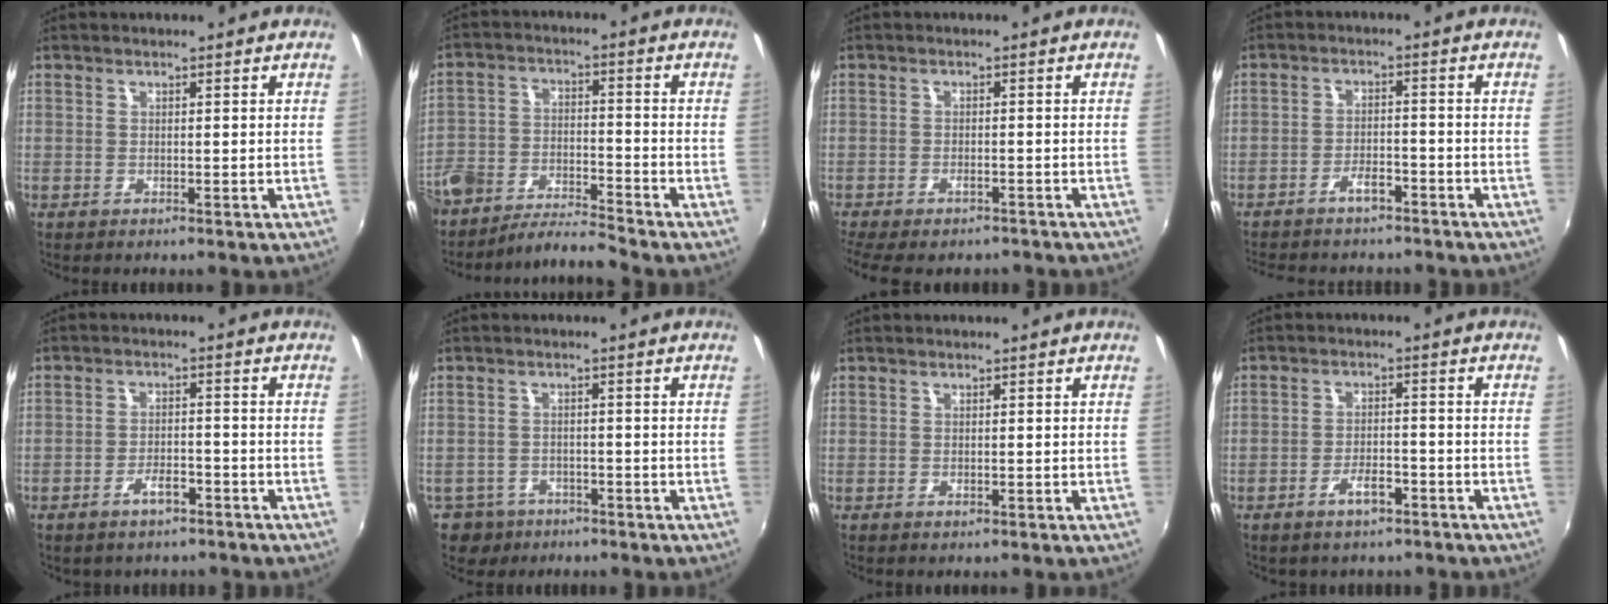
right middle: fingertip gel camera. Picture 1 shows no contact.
{"total": 6.9, "force": [-6.4, 1.4, 2.3], "torque": [-0.060, 0.006, -0.129]}
{"total": 7.2, "force": [-5.8, 2.4, 3.5], "torque": [-0.085, -0.025, -0.090]}
{"total": 7.5, "force": [-6.3, 2.6, 3.2], "torque": [-0.080, 0.005, -0.094]}
{"total": 4.2, "force": [-3.0, 1.9, 2.3], "torque": [-0.047, 0.005, -0.039]}
{"total": 5.2, "force": [-3.2, 3.9, 1.0], "torque": [-0.038, 0.001, -0.049]}
{"total": 0.0}
{"total": 4.4, "force": [-3.1, 1.9, 2.6], "torque": [-0.052, 0.004, -0.041]}